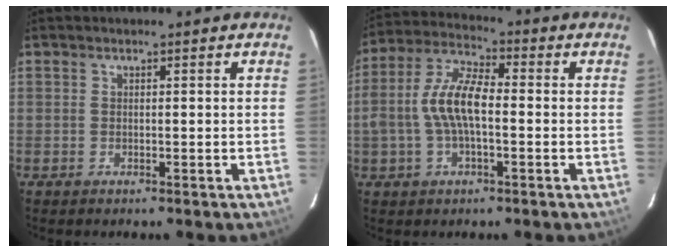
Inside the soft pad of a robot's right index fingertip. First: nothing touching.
{"total": 10.1, "force": [-1.2, 4.2, 9.1], "torque": [-0.191, 0.014, -0.025]}